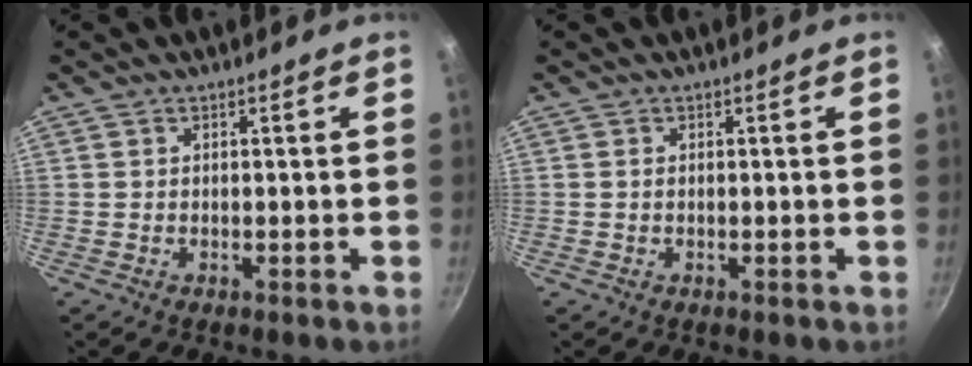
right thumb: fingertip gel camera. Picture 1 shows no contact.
{"total": 0.5, "force": [0.1, 0.3, 0.4], "torque": [-0.007, 0.002, 0.000]}